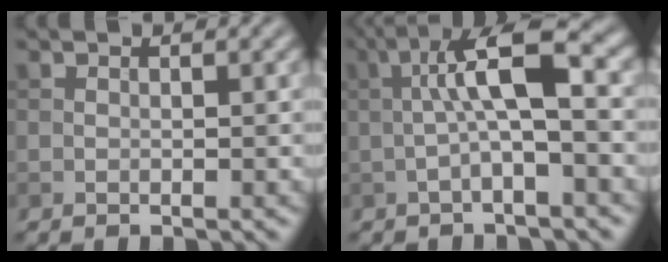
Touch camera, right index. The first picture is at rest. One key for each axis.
{"total": 6.7, "fx": 0.1, "fy": 1.5, "fz": 6.6, "tx": -0.117, "ty": 0.027, "tz": -0.010}